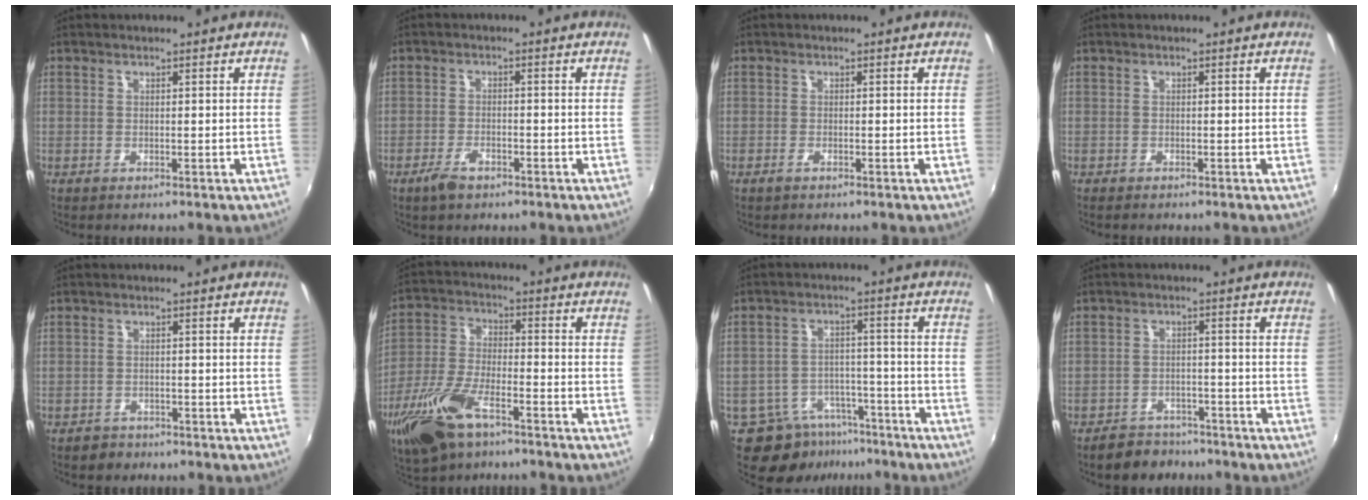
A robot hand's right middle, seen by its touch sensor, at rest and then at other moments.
{"total": 4.0, "force": [-2.8, 1.6, 2.4], "torque": [-0.063, -0.005, -0.053]}
{"total": 1.1, "force": [-0.8, 0.2, 0.7], "torque": [-0.017, -0.003, -0.017]}
{"total": 0.8, "force": [-0.7, 0.3, 0.2], "torque": [-0.006, -0.004, -0.014]}
{"total": 2.6, "force": [-1.9, 1.8, 0.3], "torque": [-0.013, 0.000, -0.030]}
{"total": 14.3, "force": [-8.7, 5.7, 9.8], "torque": [-0.216, -0.025, -0.168]}
{"total": 9.5, "force": [-6.8, 5.9, 2.8], "torque": [-0.060, 0.018, -0.088]}
{"total": 7.2, "force": [-6.1, 3.7, 1.4], "torque": [-0.042, 0.010, -0.087]}